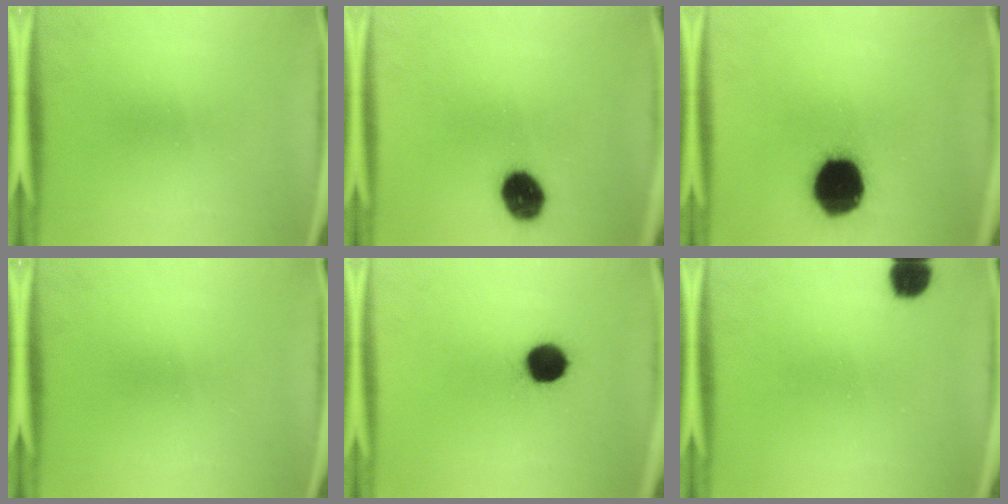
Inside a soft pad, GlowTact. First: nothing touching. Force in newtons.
{"total": 9.6}
{"total": 19.1}
{"total": 0.0}
{"total": 9.0}
{"total": 4.9}